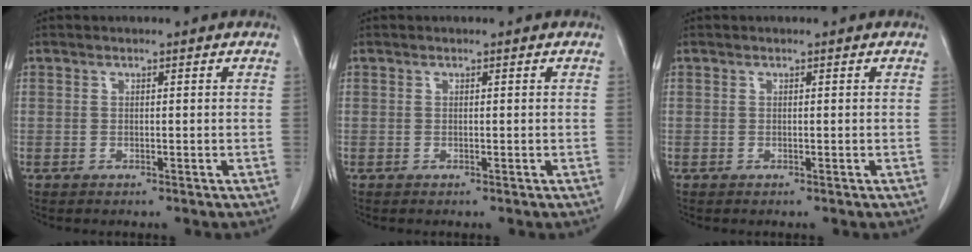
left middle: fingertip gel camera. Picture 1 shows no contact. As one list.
[{"total": 0.0}, {"total": 0.0}]